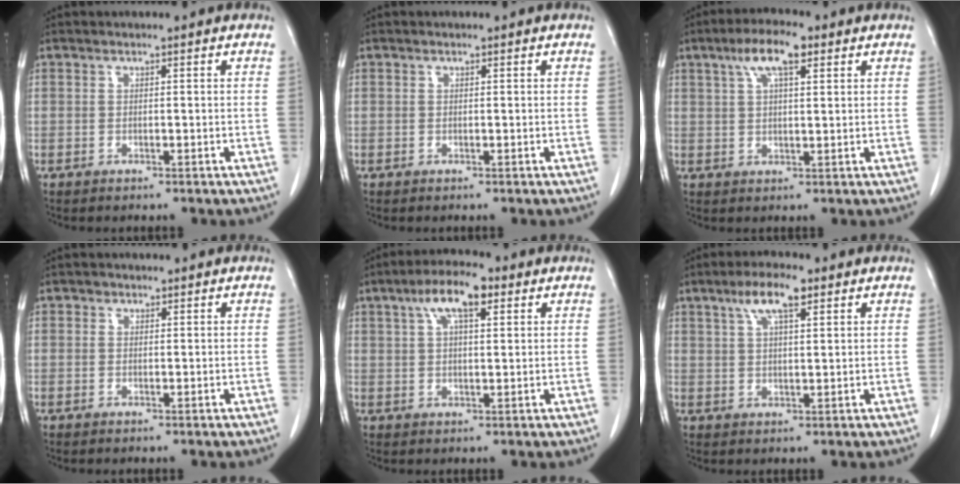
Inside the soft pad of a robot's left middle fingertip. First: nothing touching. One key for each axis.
{"total": 0.0}
{"total": 6.7, "fx": 3.5, "fy": 1.7, "fz": 5.4, "tx": -0.107, "ty": 0.016, "tz": 0.061}
{"total": 0.9, "fx": 0.5, "fy": 0.7, "fz": 0.2, "tx": 0.002, "ty": -0.001, "tz": 0.004}
{"total": 7.5, "fx": 3.7, "fy": 2.2, "fz": 6.1, "tx": -0.117, "ty": 0.020, "tz": 0.062}
{"total": 6.2, "fx": 3.5, "fy": 1.4, "fz": 4.9, "tx": -0.098, "ty": 0.011, "tz": 0.063}